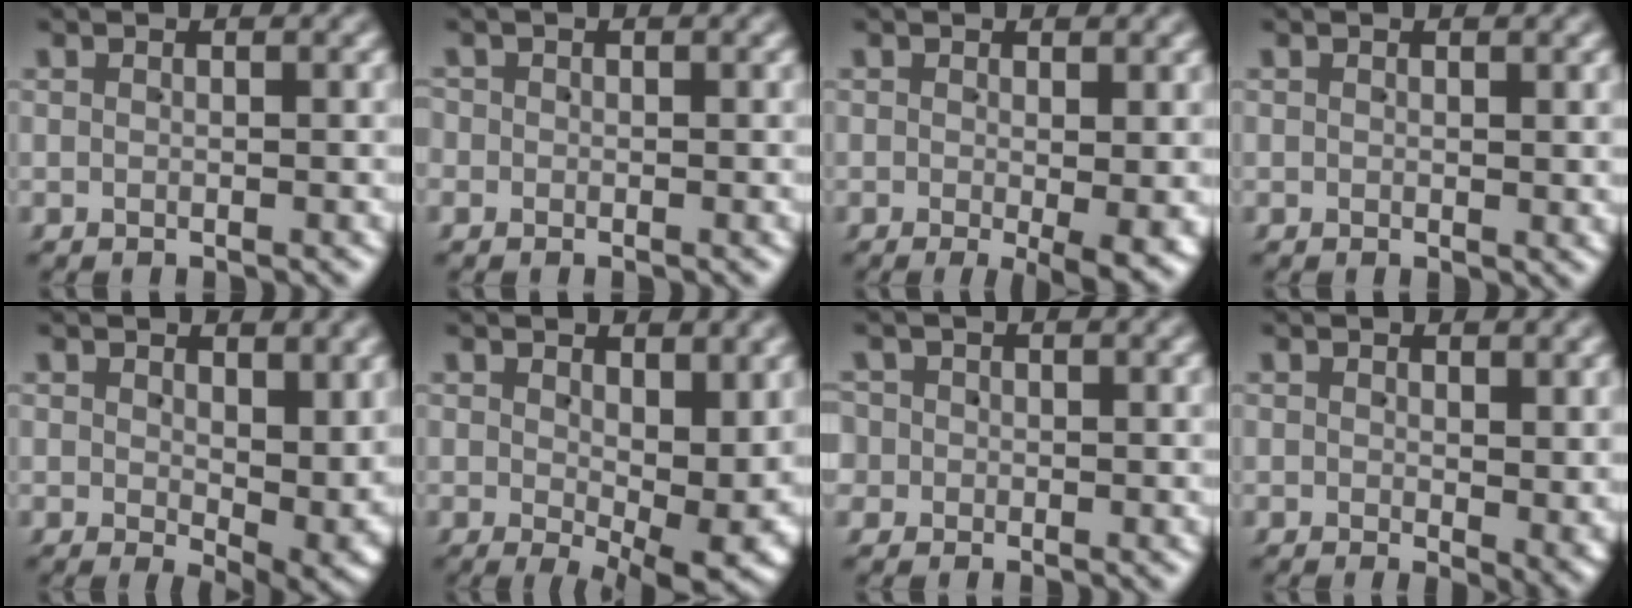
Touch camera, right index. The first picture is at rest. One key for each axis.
{"total": 0.9, "fx": -0.3, "fy": 0.9, "fz": -0.1, "tx": 0.001, "ty": 0.002, "tz": -0.009}
{"total": 3.0, "fx": -0.7, "fy": 0.3, "fz": 2.9, "tx": -0.035, "ty": -0.009, "tz": -0.010}
{"total": 0.6, "fx": 0.3, "fy": 0.4, "fz": 0.3, "tx": -0.001, "ty": -0.002, "tz": 0.006}
{"total": 4.6, "fx": 0.6, "fy": 2.0, "fz": 4.1, "tx": -0.043, "ty": -0.020, "tz": 0.019}
{"total": 5.8, "fx": -0.5, "fy": 1.8, "fz": 5.5, "tx": -0.071, "ty": -0.028, "tz": 0.005}
{"total": 2.9, "fx": -0.3, "fy": 2.8, "fz": 0.6, "tx": -0.015, "ty": -0.006, "tz": -0.006}
{"total": 1.9, "fx": 0.4, "fy": 0.8, "fz": 1.7, "tx": -0.011, "ty": -0.007, "tz": 0.008}